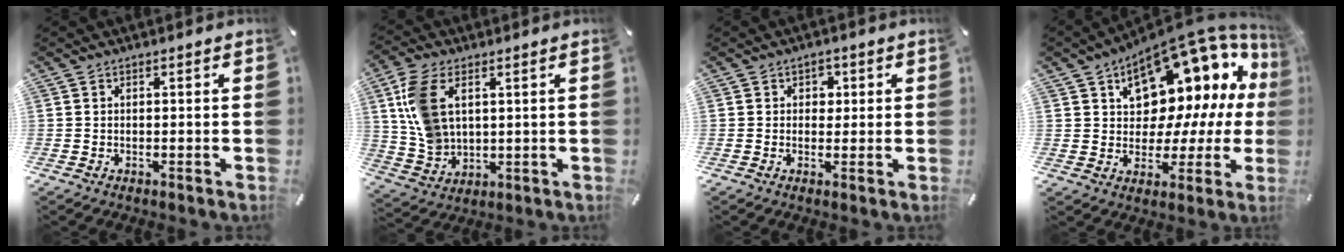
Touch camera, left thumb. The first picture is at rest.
{"total": 10.3, "force": [3.0, 7.2, 6.7], "torque": [-0.158, 0.004, 0.057]}
{"total": 2.5, "force": [0.5, 2.3, 0.8], "torque": [0.002, -0.003, -0.001]}
{"total": 16.1, "force": [9.1, 10.1, 8.7], "torque": [-0.114, -0.093, 0.160]}